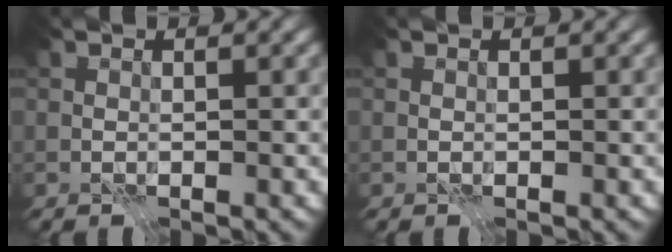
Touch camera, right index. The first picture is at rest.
{"total": 0.0}